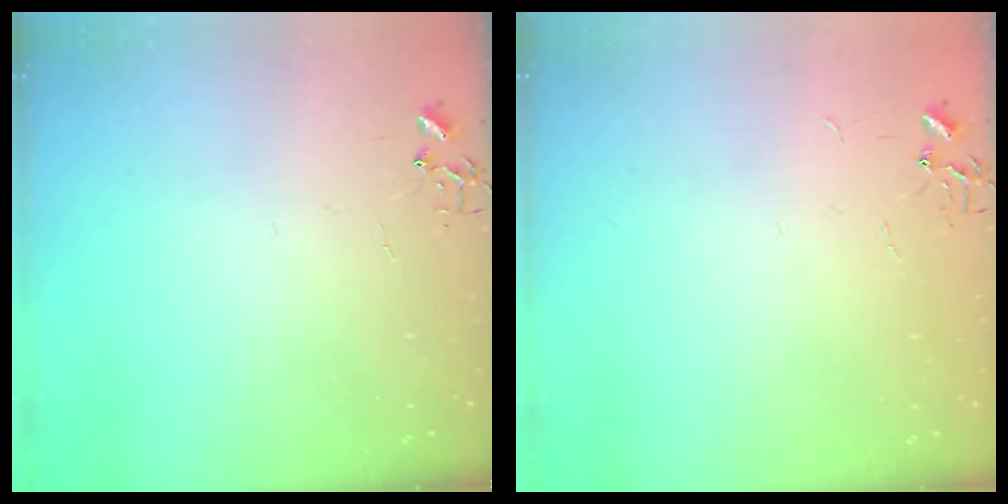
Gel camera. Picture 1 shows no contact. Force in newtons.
{"total": 1.8, "press": 1.8, "slide": 0.2}